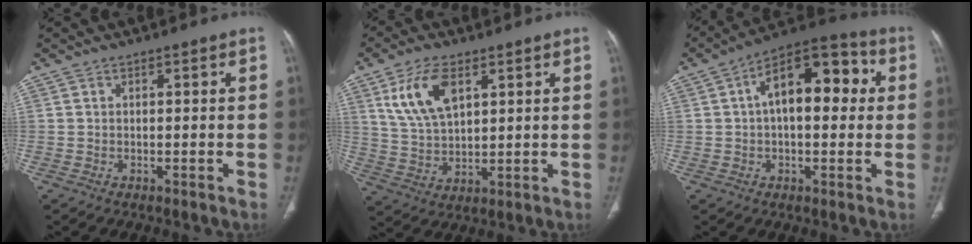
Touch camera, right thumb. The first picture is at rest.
{"total": 10.9, "force": [4.8, 5.6, 8.0], "torque": [-0.148, -0.013, 0.102]}
{"total": 15.7, "force": [2.8, 8.0, 13.2], "torque": [-0.173, 0.039, 0.035]}